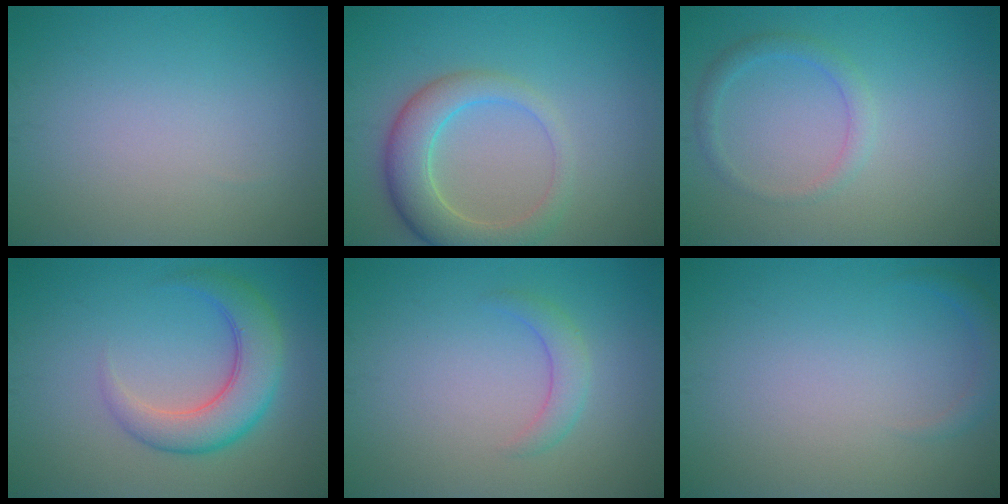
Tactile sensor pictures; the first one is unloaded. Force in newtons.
{"total": 5.2, "press": 5.1, "slide": 0.4}
{"total": 1.8, "press": 1.8, "slide": 0.1}
{"total": 5.4, "press": 5.4, "slide": 0.1}
{"total": 1.9, "press": 1.9, "slide": 0.2}
{"total": 1.2, "press": 1.2, "slide": 0.2}